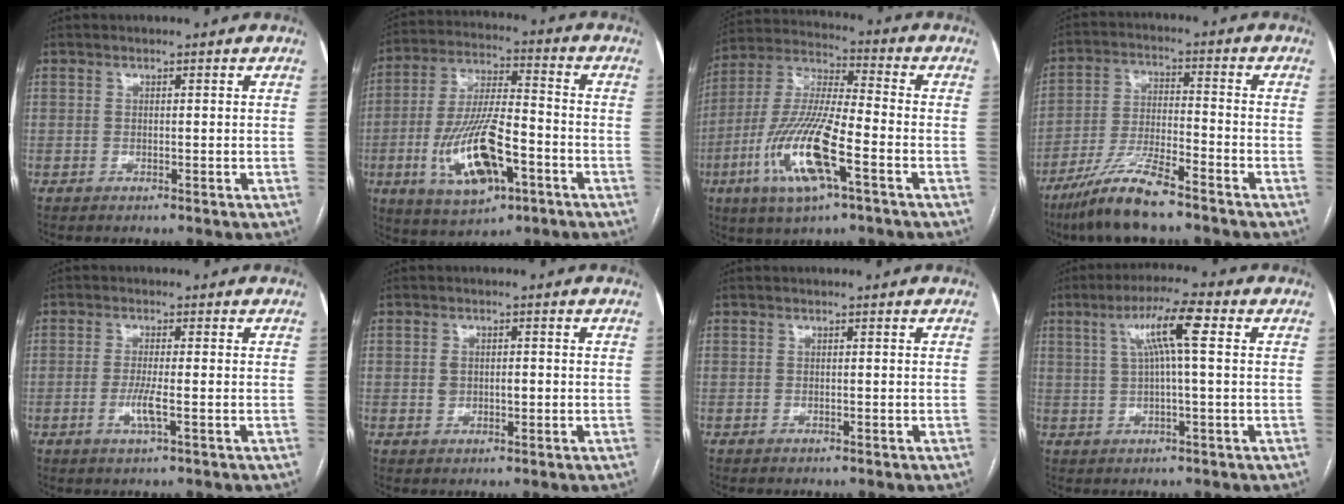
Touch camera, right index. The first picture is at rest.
{"total": 15.3, "force": [-5.3, 5.0, 13.5], "torque": [-0.270, -0.003, -0.086]}
{"total": 16.0, "force": [-6.1, 2.8, 14.6], "torque": [-0.308, -0.011, -0.112]}
{"total": 10.6, "force": [-7.9, 1.2, 6.9], "torque": [-0.137, -0.023, -0.150]}
{"total": 3.4, "force": [-1.0, 0.1, 3.2], "torque": [-0.067, -0.007, -0.021]}
{"total": 2.8, "force": [-0.1, 1.9, 2.0], "torque": [-0.034, 0.008, 0.002]}
{"total": 0.0}
{"total": 7.7, "force": [2.1, 0.2, 7.4], "torque": [-0.134, 0.017, 0.036]}